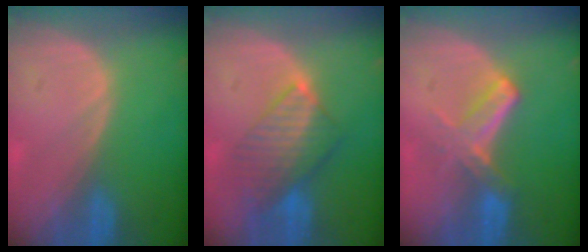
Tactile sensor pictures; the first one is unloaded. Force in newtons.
{"total": 8.0, "press": 7.1, "slide": 3.7}
{"total": 5.8, "press": 5.4, "slide": 2.1}